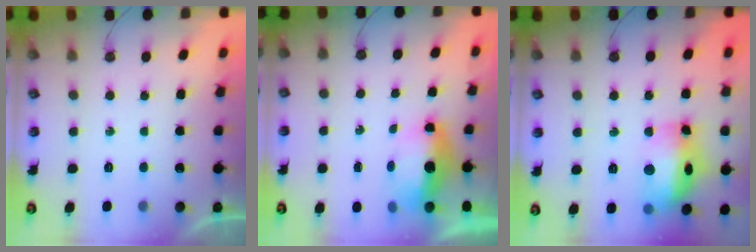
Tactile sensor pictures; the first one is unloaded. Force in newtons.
{"total": 6.7, "press": 6.6, "slide": 0.5}
{"total": 17.0, "press": 17.0, "slide": 1.6}